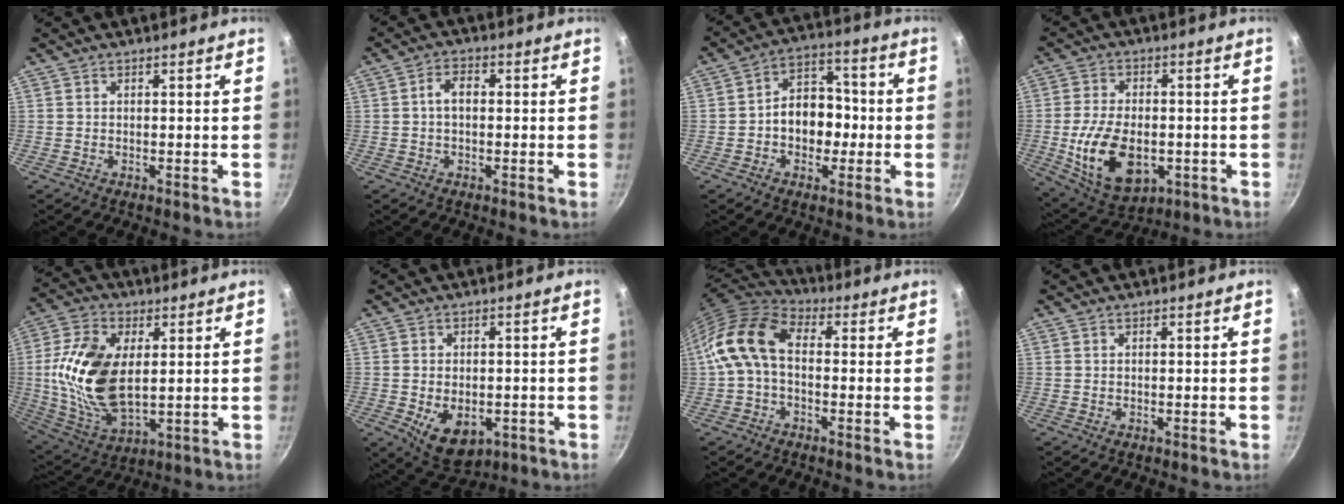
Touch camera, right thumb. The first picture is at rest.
{"total": 3.7, "force": [0.1, 2.2, 3.0], "torque": [-0.049, 0.014, -0.001]}
{"total": 10.5, "force": [-1.3, 7.6, 7.1], "torque": [-0.069, 0.034, -0.030]}
{"total": 15.3, "force": [-3.2, 9.3, 11.7], "torque": [-0.197, -0.001, -0.037]}
{"total": 19.8, "force": [2.0, 10.9, 16.4], "torque": [-0.323, -0.013, 0.045]}
{"total": 9.2, "force": [-2.8, 5.9, 6.5], "torque": [-0.091, 0.001, -0.028]}
{"total": 12.6, "force": [0.2, 7.7, 9.9], "torque": [-0.196, 0.035, -0.010]}
{"total": 0.0}